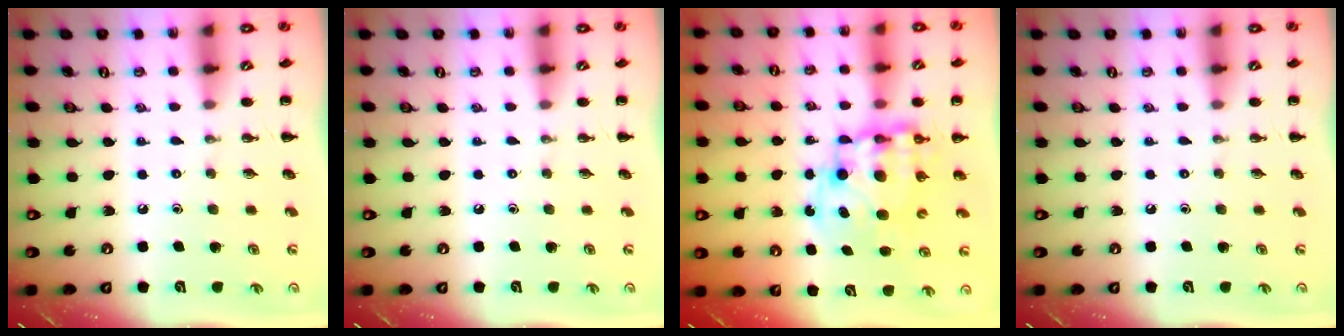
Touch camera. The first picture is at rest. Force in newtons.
{"total": 0.0}
{"total": 12.0, "press": 11.7, "slide": 2.9}
{"total": 0.0}